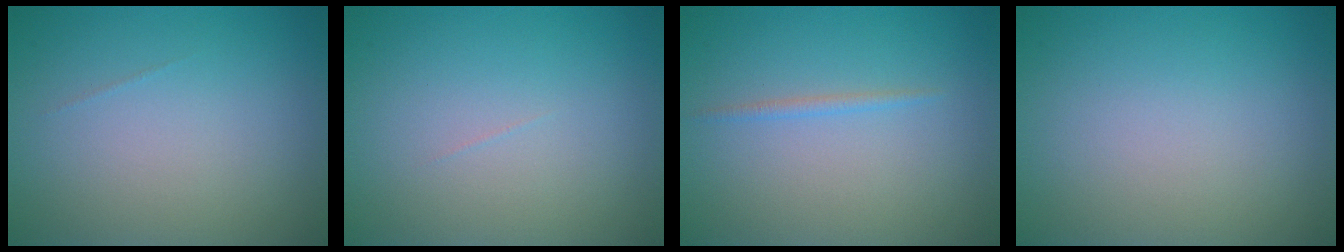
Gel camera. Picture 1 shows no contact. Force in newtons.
{"total": 0.0}
{"total": 0.8, "press": 0.8, "slide": 0.0}
{"total": 0.0}